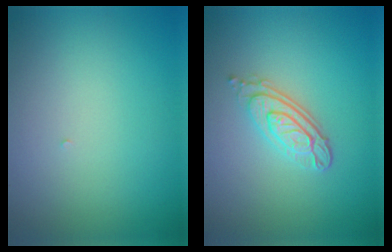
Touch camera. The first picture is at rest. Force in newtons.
{"total": 3.7, "press": 2.9, "slide": 2.4}